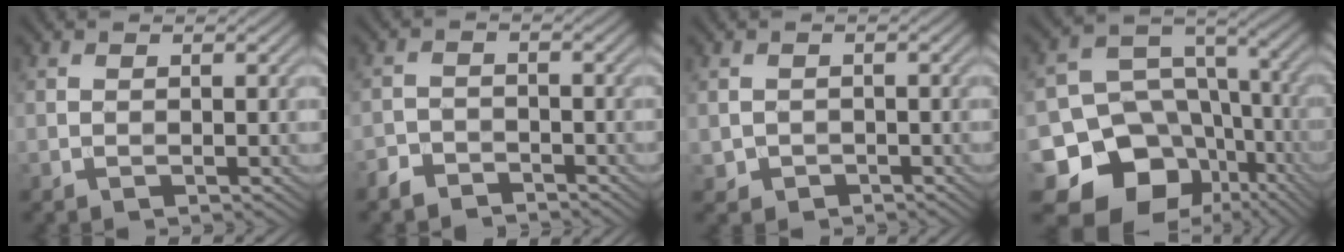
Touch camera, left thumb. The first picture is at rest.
{"total": 2.7, "force": [-2.5, 1.0, 0.1], "torque": [-0.002, 0.002, -0.057]}
{"total": 1.1, "force": [-0.3, 1.1, -0.2], "torque": [-0.003, -0.007, -0.005]}
{"total": 18.6, "force": [-9.0, 15.0, 6.4], "torque": [-0.145, -0.040, -0.140]}